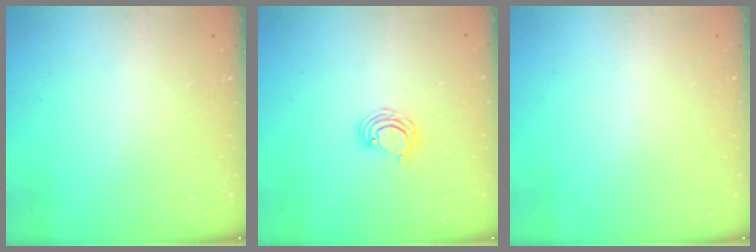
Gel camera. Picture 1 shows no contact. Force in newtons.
{"total": 5.5, "press": 5.5, "slide": 0.2}
{"total": 0.0}